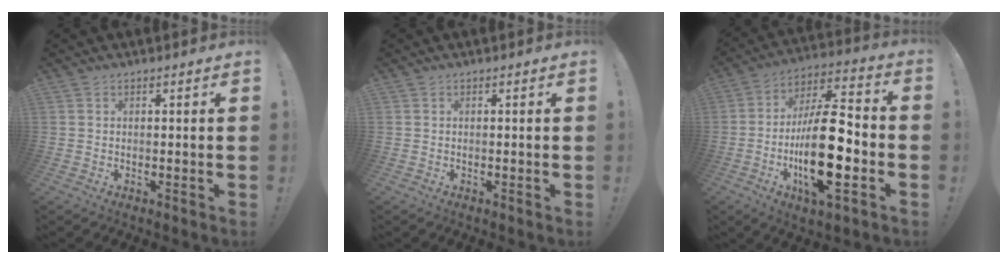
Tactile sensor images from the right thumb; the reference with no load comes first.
{"total": 0.0}
{"total": 22.0, "force": [-4.9, 8.0, 20.0], "torque": [-0.364, 0.018, -0.077]}